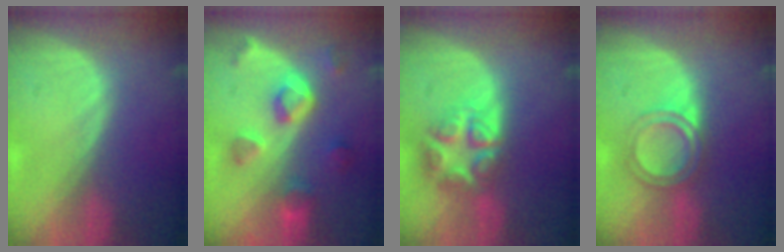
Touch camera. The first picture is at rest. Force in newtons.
{"total": 7.8, "press": 7.0, "slide": 3.4}
{"total": 7.9, "press": 6.9, "slide": 3.9}
{"total": 4.7, "press": 4.5, "slide": 1.3}